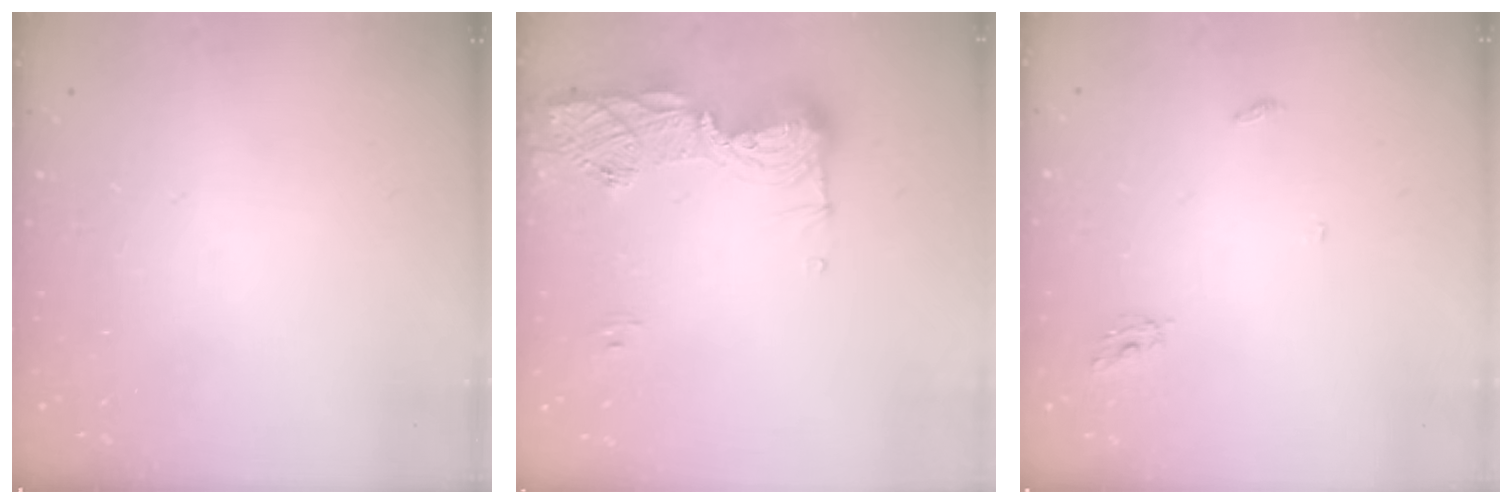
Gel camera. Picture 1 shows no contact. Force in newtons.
{"total": 14.7, "press": 14.7, "slide": 1.4}
{"total": 4.0, "press": 4.0, "slide": 0.3}